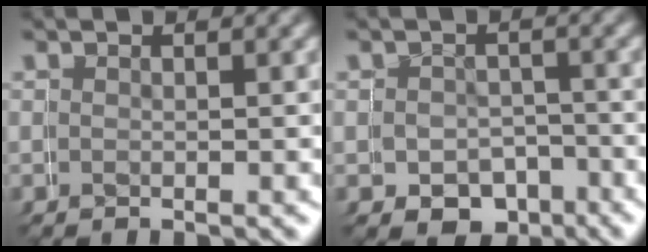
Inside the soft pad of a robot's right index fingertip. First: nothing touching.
{"total": 4.0, "force": [-1.6, 3.7, -0.6], "torque": [0.013, -0.021, -0.022]}